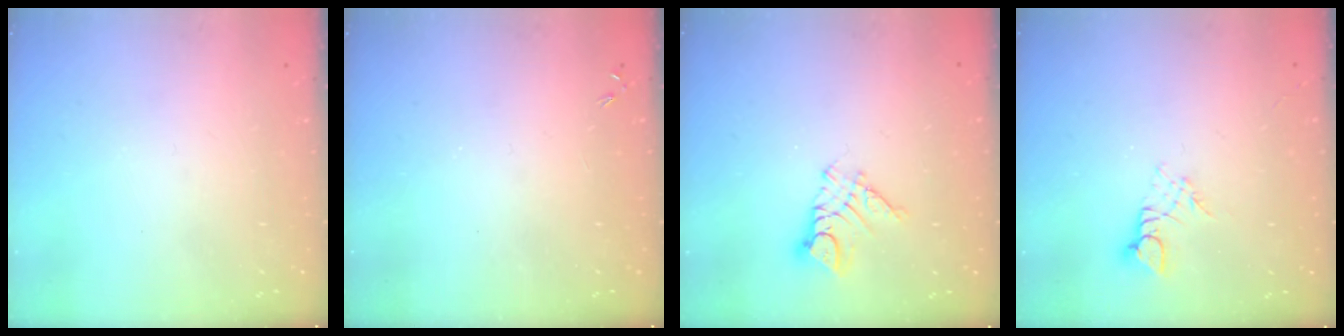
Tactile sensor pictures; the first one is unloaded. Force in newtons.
{"total": 0.0}
{"total": 9.1, "press": 9.0, "slide": 0.8}
{"total": 2.8, "press": 2.8, "slide": 0.3}